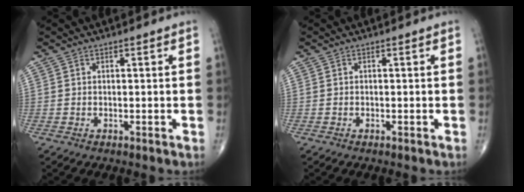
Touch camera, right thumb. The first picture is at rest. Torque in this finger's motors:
{"motor_torque": [0.42, 0.23, -0.15, -0.05, -0.01]}